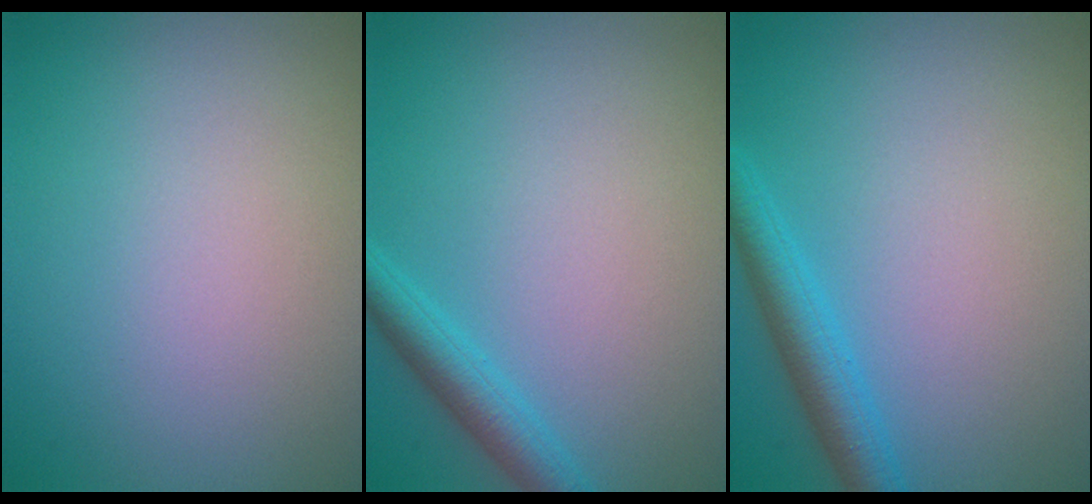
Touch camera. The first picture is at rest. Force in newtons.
{"total": 2.7, "press": 2.7, "slide": 0.1}
{"total": 3.2, "press": 3.2, "slide": 0.2}